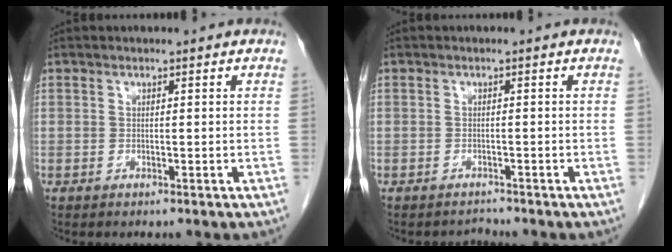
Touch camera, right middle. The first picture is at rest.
{"total": 1.1, "force": [-1.0, 0.0, -0.5], "torque": [0.008, -0.008, -0.014]}